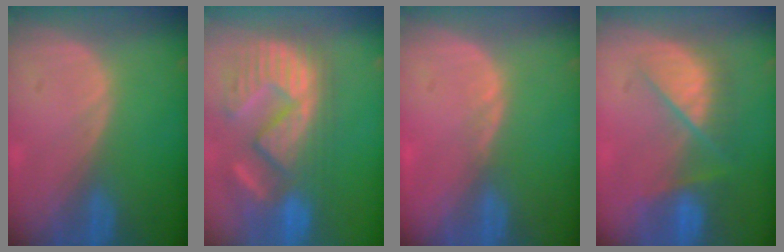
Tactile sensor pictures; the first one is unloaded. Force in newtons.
{"total": 12.7, "press": 11.9, "slide": 4.5}
{"total": 0.7, "press": 0.7, "slide": 0.2}
{"total": 7.2, "press": 7.2, "slide": 0.5}